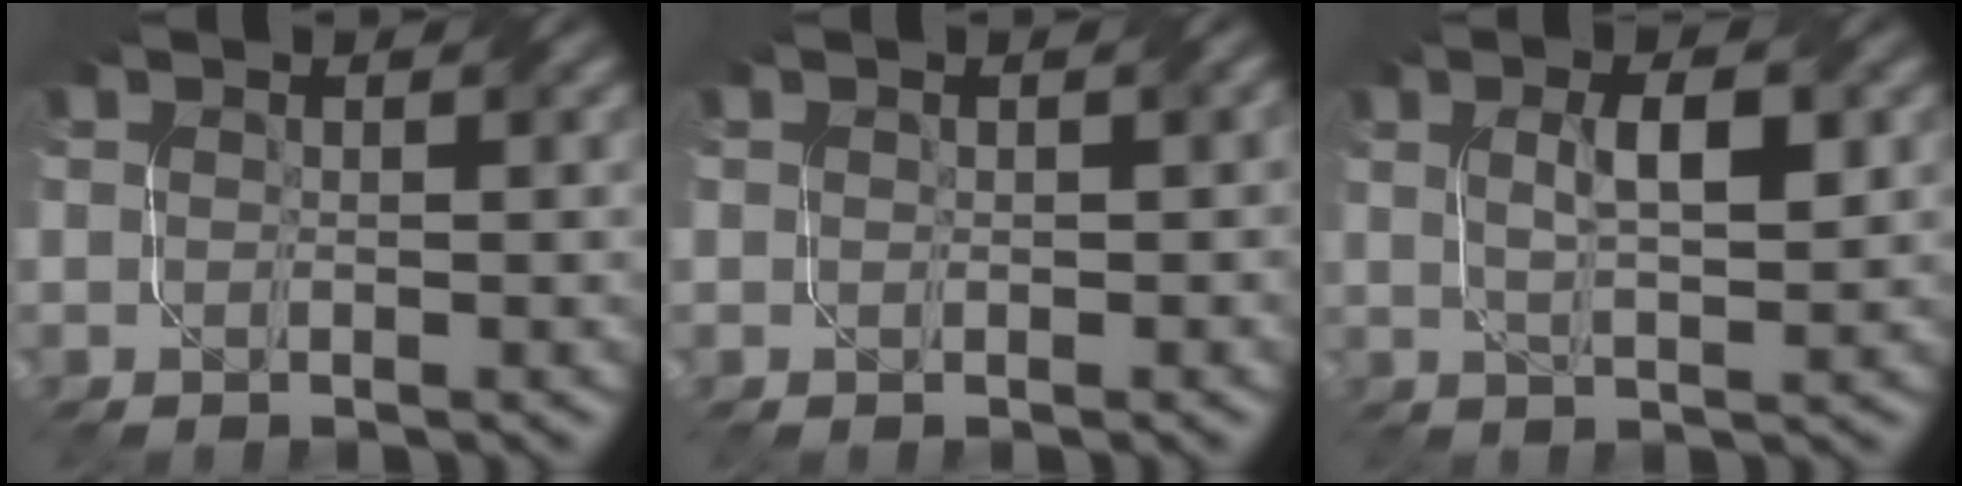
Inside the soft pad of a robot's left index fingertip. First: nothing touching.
{"total": 0.6, "force": [0.1, 0.4, 0.4], "torque": [-0.008, 0.002, 0.003]}
{"total": 4.1, "force": [0.9, 1.0, 3.8], "torque": [-0.073, 0.004, 0.017]}